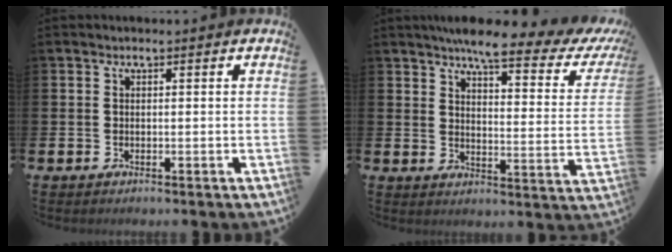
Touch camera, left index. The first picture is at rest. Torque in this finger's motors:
{"motor_torque": [1.07, -1.06, 0.60, 0.10]}